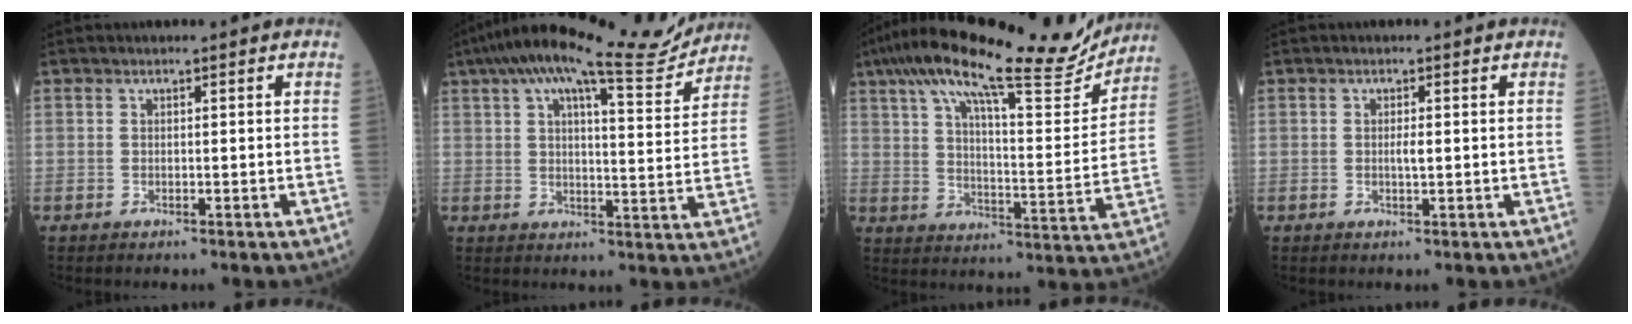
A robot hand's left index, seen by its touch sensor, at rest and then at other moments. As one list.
[{"total": 16.0, "force": [14.0, 1.7, 7.6], "torque": [-0.128, 0.015, 0.194]}, {"total": 23.5, "force": [19.4, 3.4, 12.8], "torque": [-0.213, 0.010, 0.274]}, {"total": 1.2, "force": [0.0, 0.2, 1.2], "torque": [-0.023, 0.000, 0.001]}]